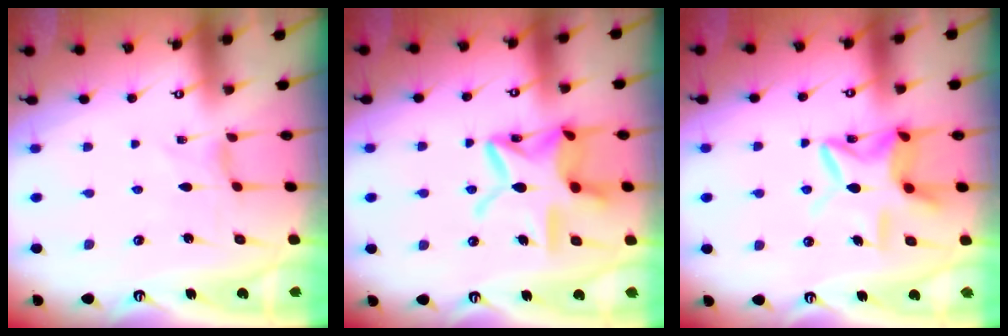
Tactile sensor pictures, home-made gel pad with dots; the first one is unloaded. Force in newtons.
{"total": 18.5, "press": 18.5, "slide": 1.6}
{"total": 11.7, "press": 11.6, "slide": 0.9}